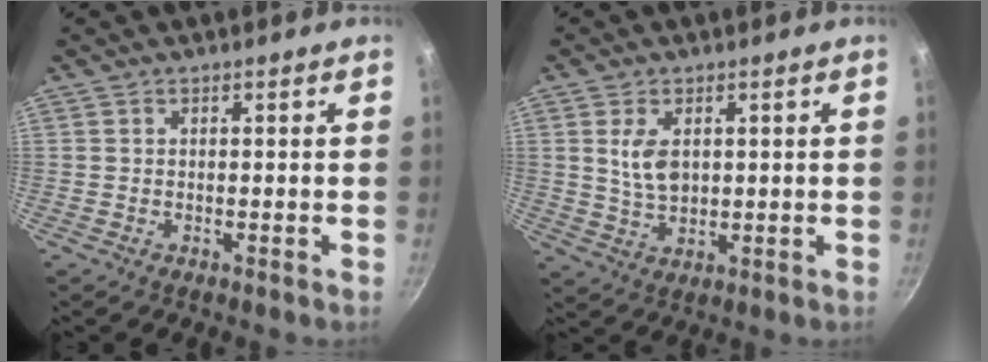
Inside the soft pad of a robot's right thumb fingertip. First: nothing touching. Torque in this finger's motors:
{"motor_torque": [-0.29, 0.42, 0.07, 0.20, 0.03]}